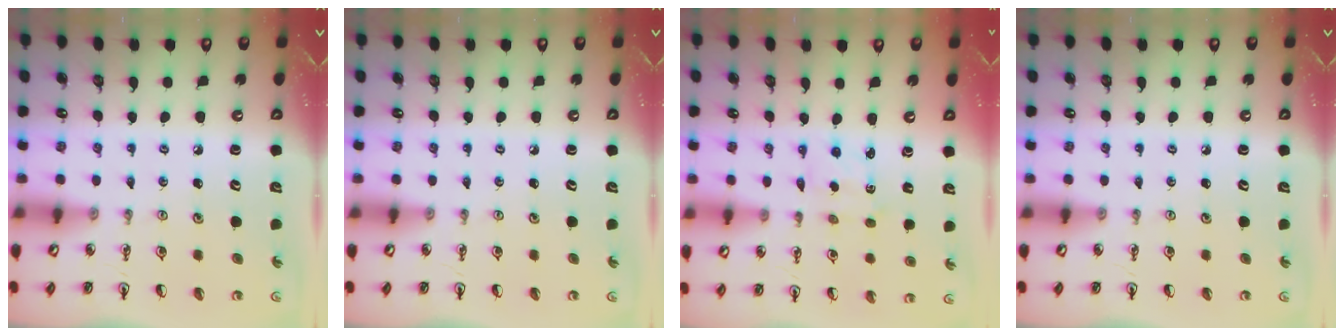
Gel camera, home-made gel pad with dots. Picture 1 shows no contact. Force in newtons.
{"total": 0.0}
{"total": 1.5, "press": 1.3, "slide": 0.7}
{"total": 0.0}